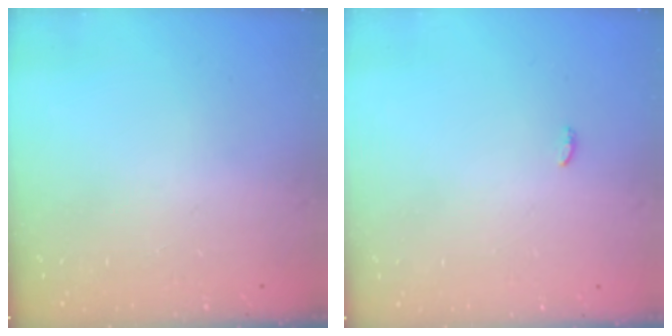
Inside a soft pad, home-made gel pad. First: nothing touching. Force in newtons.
{"total": 3.4, "press": 3.3, "slide": 1.0}